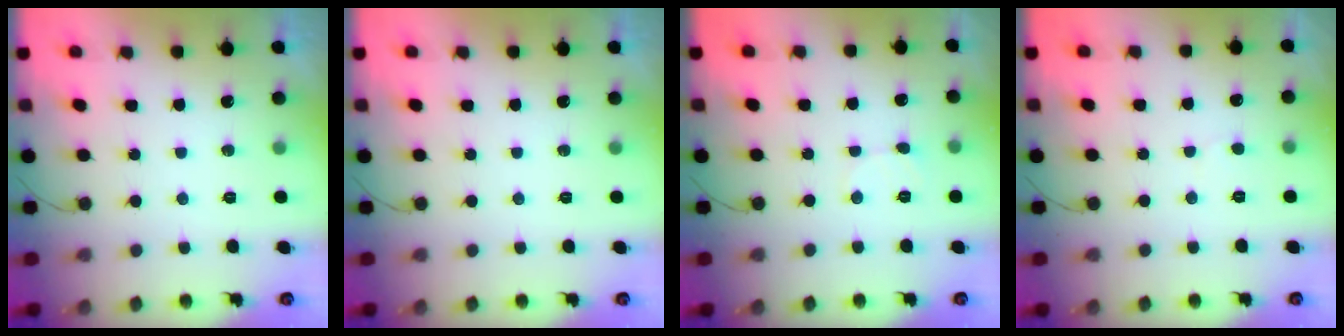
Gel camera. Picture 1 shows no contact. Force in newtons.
{"total": 0.0}
{"total": 2.9, "press": 2.9, "slide": 0.3}
{"total": 2.6, "press": 2.6, "slide": 0.2}